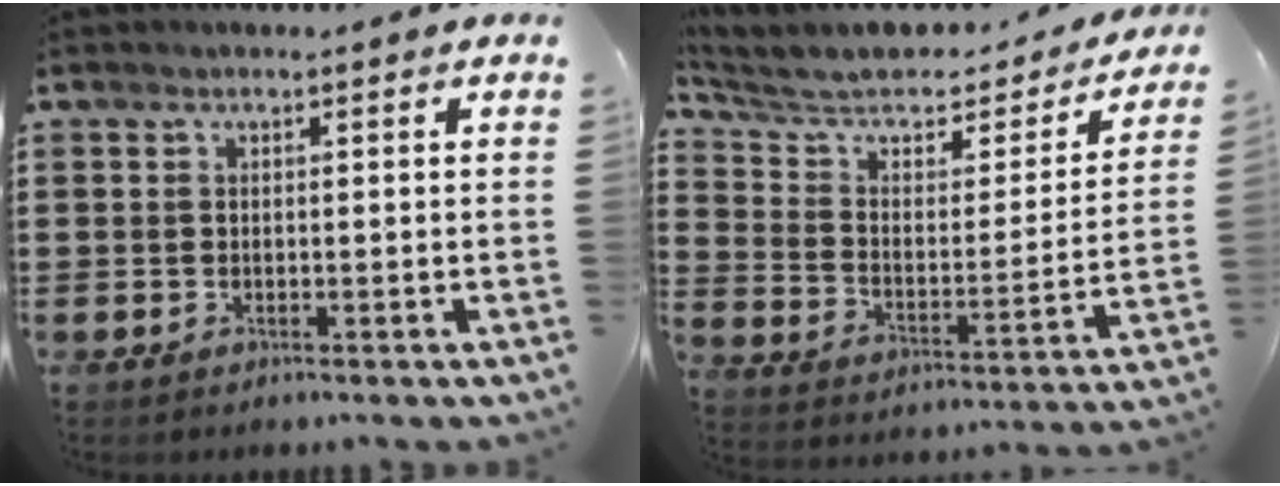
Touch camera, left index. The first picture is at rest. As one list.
[{"total": 6.2, "force": [4.7, 2.5, 3.2], "torque": [-0.088, -0.033, 0.075]}]